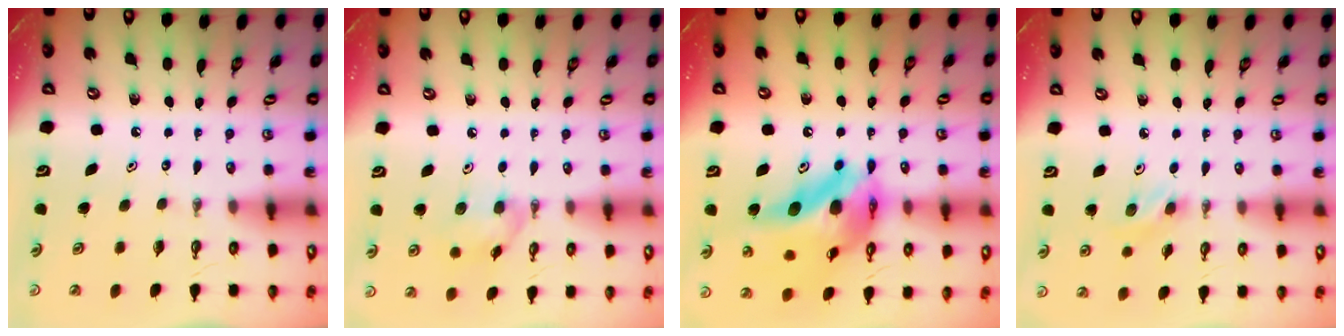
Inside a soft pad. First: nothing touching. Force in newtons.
{"total": 9.0, "press": 9.0, "slide": 0.1}
{"total": 20.4, "press": 20.2, "slide": 2.4}
{"total": 6.4, "press": 6.3, "slide": 0.8}